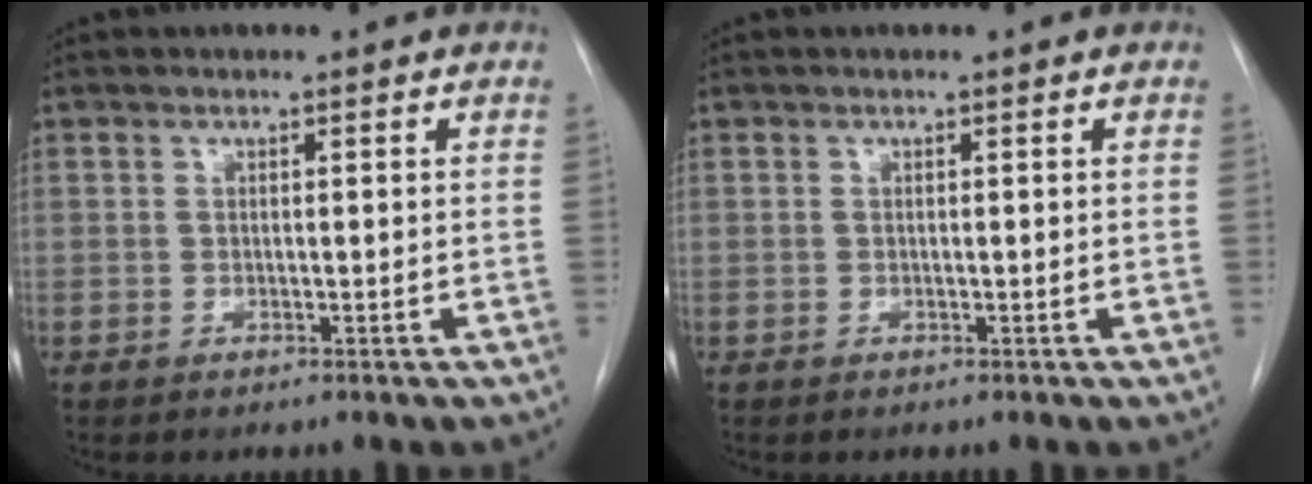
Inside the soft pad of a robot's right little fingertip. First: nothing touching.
{"total": 0.0}